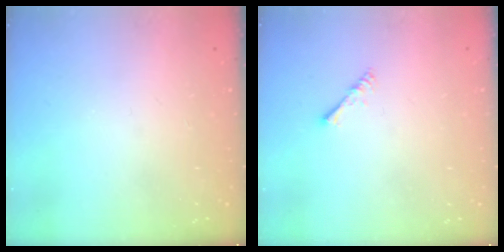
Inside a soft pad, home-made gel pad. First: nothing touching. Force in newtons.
{"total": 2.2, "press": 2.1, "slide": 0.5}